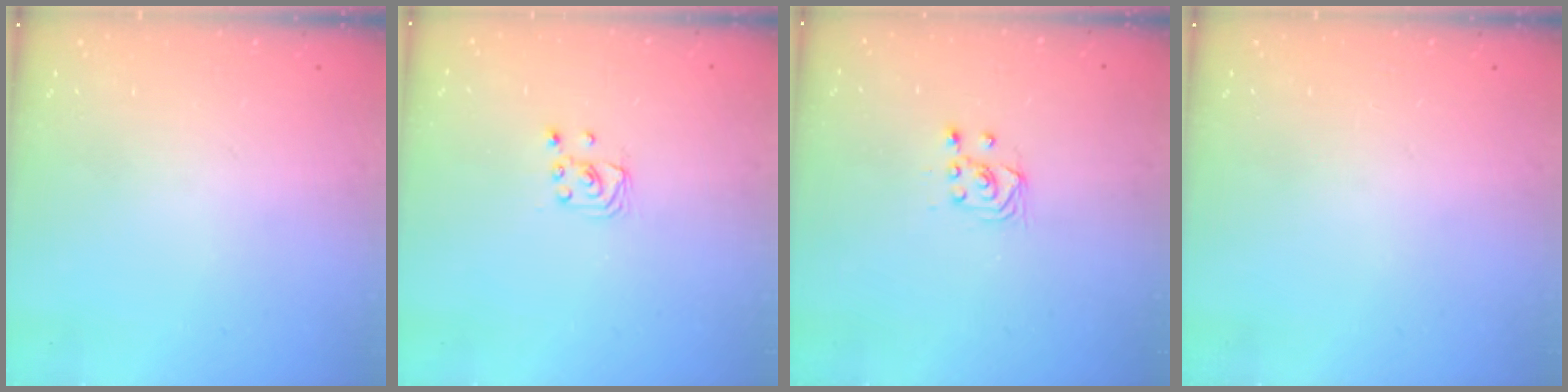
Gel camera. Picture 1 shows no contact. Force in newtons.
{"total": 2.0, "press": 2.0, "slide": 0.2}
{"total": 2.9, "press": 2.7, "slide": 1.0}
{"total": 0.0}